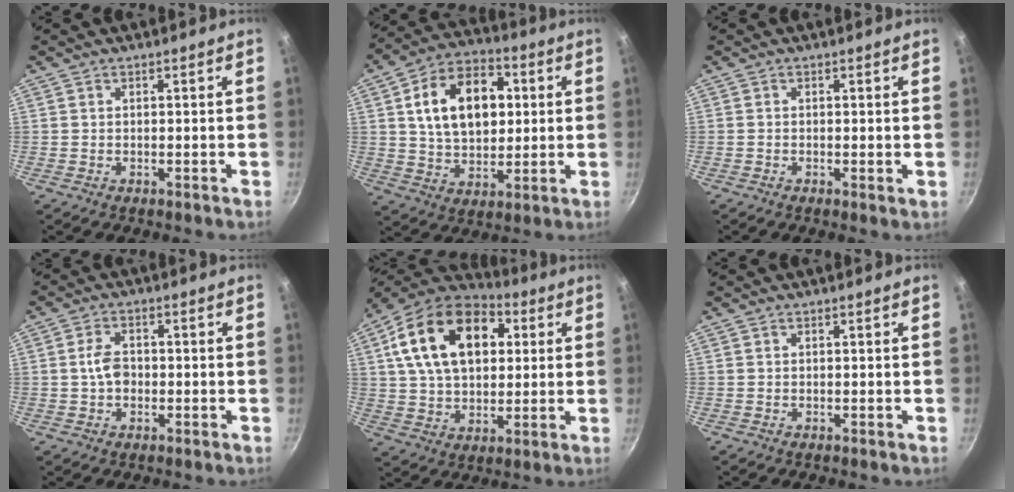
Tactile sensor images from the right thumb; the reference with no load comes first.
{"total": 17.8, "force": [3.6, 12.0, 12.7], "torque": [-0.174, 0.010, 0.055]}
{"total": 0.7, "force": [-0.1, 0.2, 0.6], "torque": [-0.011, -0.003, -0.004]}
{"total": 4.3, "force": [-0.3, 3.1, 3.1], "torque": [-0.046, 0.014, -0.009]}
{"total": 22.4, "force": [6.3, 14.6, 15.8], "torque": [-0.252, 0.012, 0.096]}
{"total": 0.0}